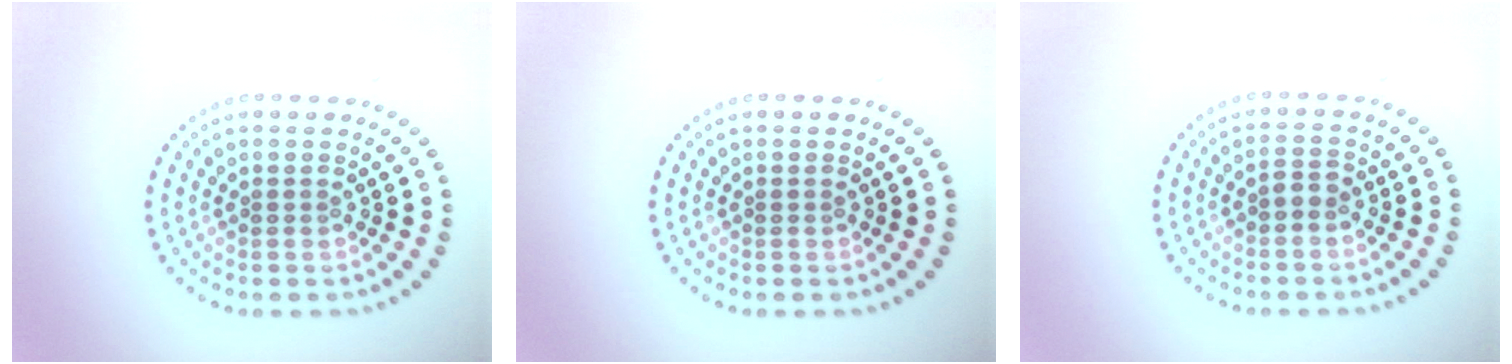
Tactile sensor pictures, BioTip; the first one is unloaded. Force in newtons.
{"total": 0.0}
{"total": 1.2, "press": 1.1, "slide": 0.4}